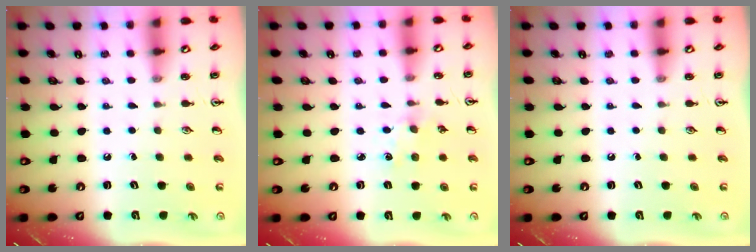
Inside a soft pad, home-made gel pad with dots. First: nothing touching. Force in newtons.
{"total": 2.9, "press": 2.9, "slide": 0.4}
{"total": 0.0}